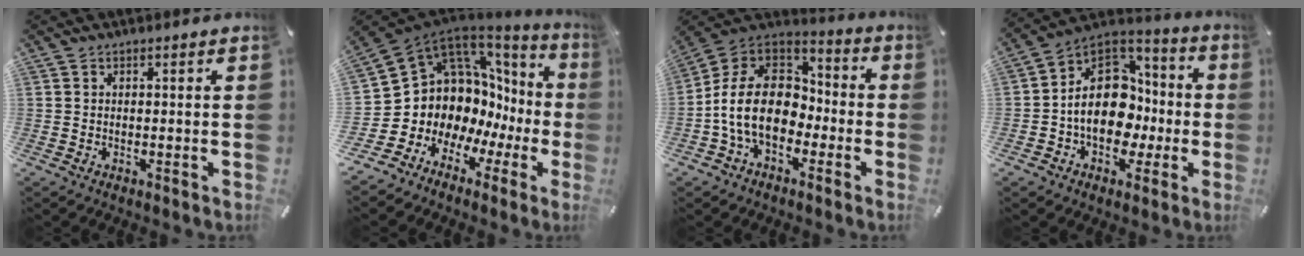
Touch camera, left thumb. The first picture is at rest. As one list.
[{"total": 11.1, "force": [2.6, 9.8, 4.6], "torque": [-0.097, -0.077, 0.068]}, {"total": 15.5, "force": [-4.3, 11.4, 9.7], "torque": [-0.218, 0.027, -0.079]}, {"total": 16.1, "force": [-1.9, 12.5, 10.0], "torque": [-0.184, 0.002, -0.032]}]